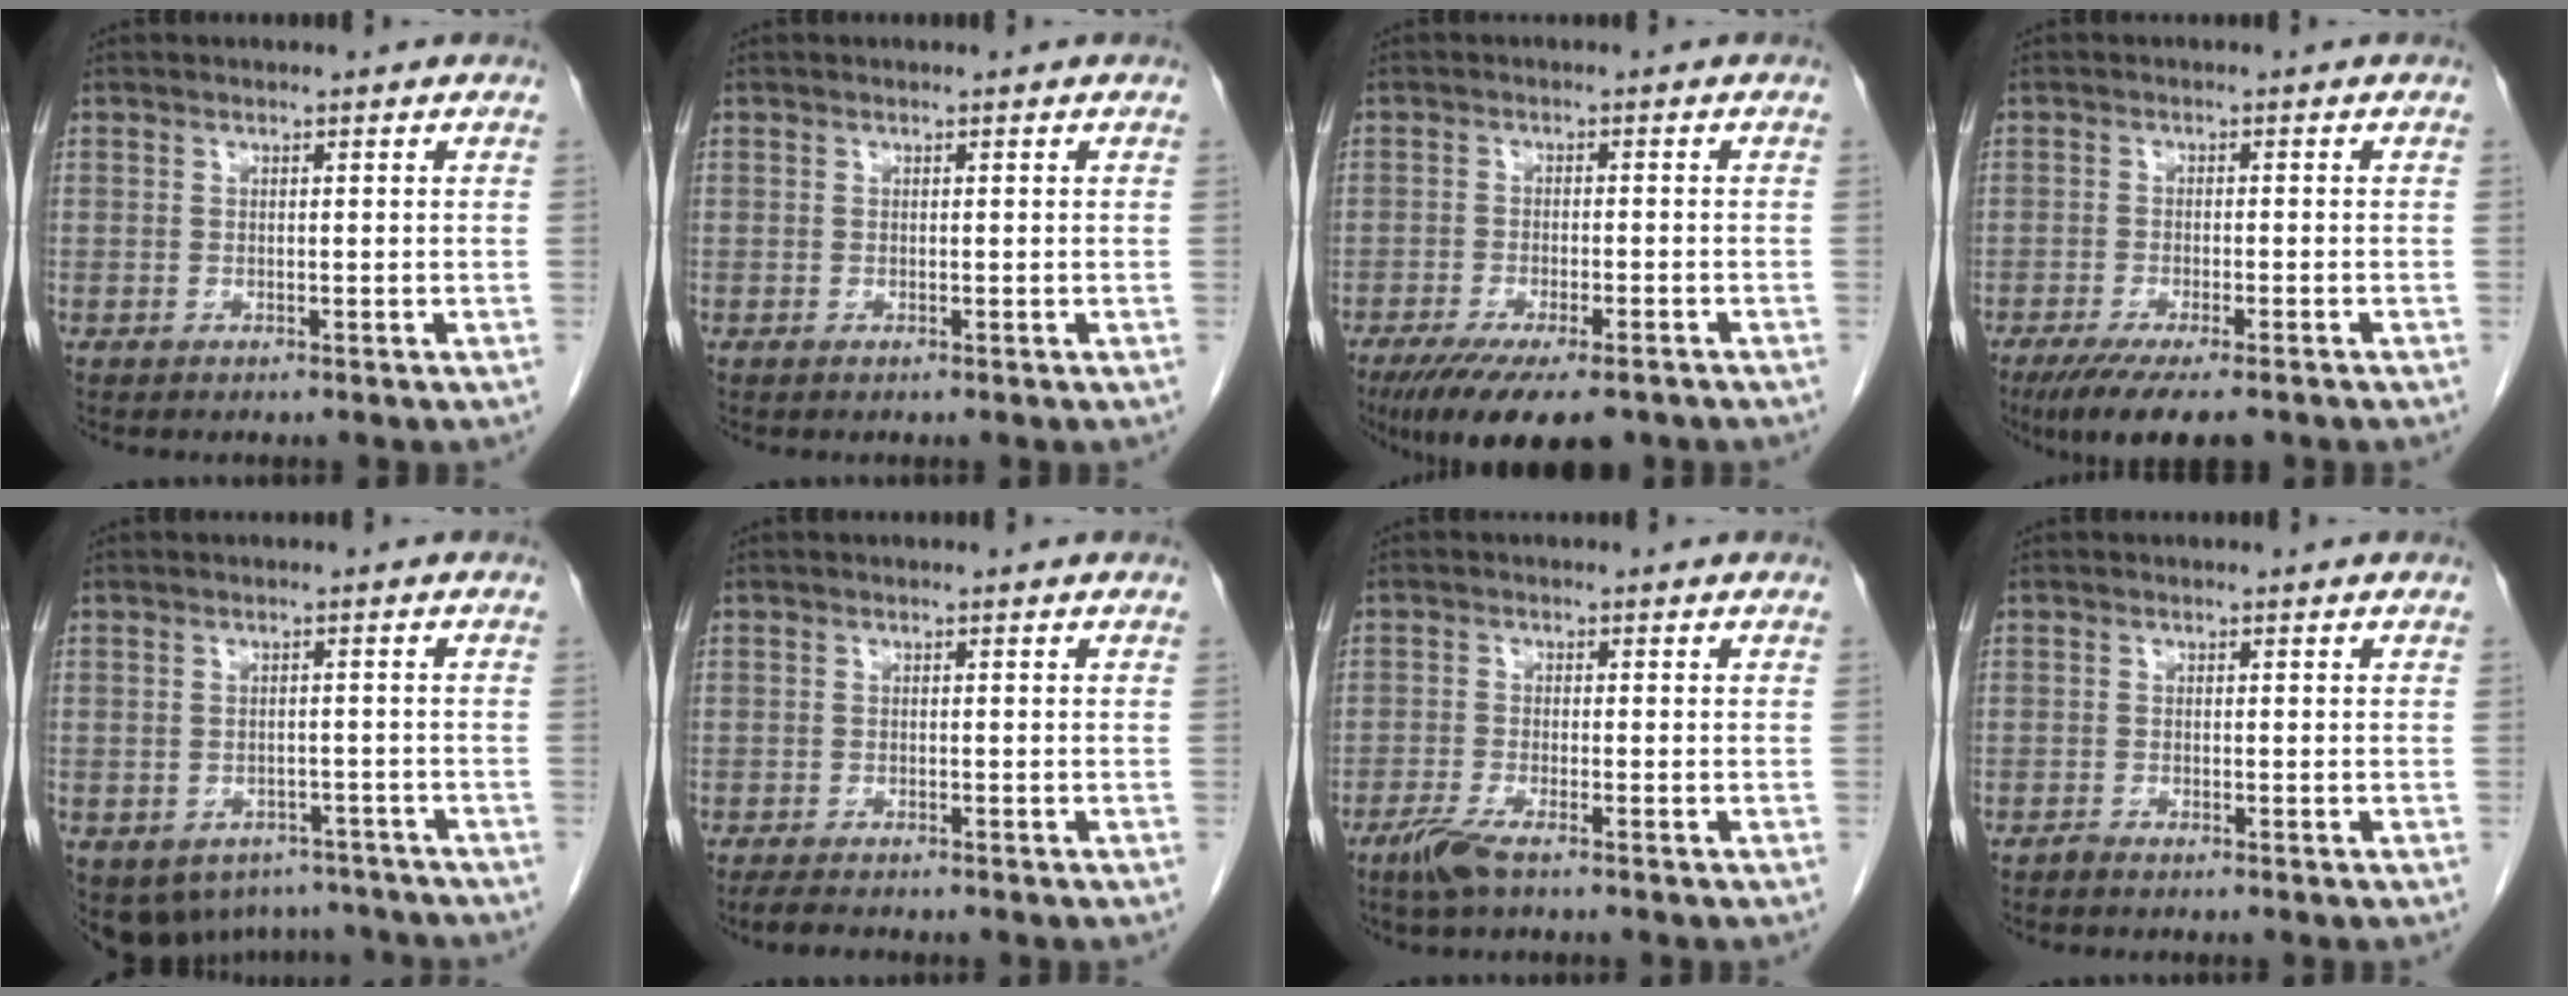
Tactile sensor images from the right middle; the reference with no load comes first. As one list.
[{"total": 0.0}, {"total": 12.3, "force": [-9.1, 3.1, 7.7], "torque": [-0.121, -0.019, -0.138]}, {"total": 9.1, "force": [-6.8, 1.8, 5.8], "torque": [-0.084, -0.017, -0.103]}, {"total": 11.4, "force": [-7.6, 8.0, 3.0], "torque": [-0.072, 0.013, -0.085]}, {"total": 2.5, "force": [-2.2, 0.5, 1.1], "torque": [-0.026, -0.008, -0.033]}, {"total": 3.5, "force": [-2.5, 0.4, 2.4], "torque": [-0.057, -0.007, -0.052]}, {"total": 0.6, "force": [-0.5, 0.0, 0.1], "torque": [-0.007, -0.001, -0.013]}]